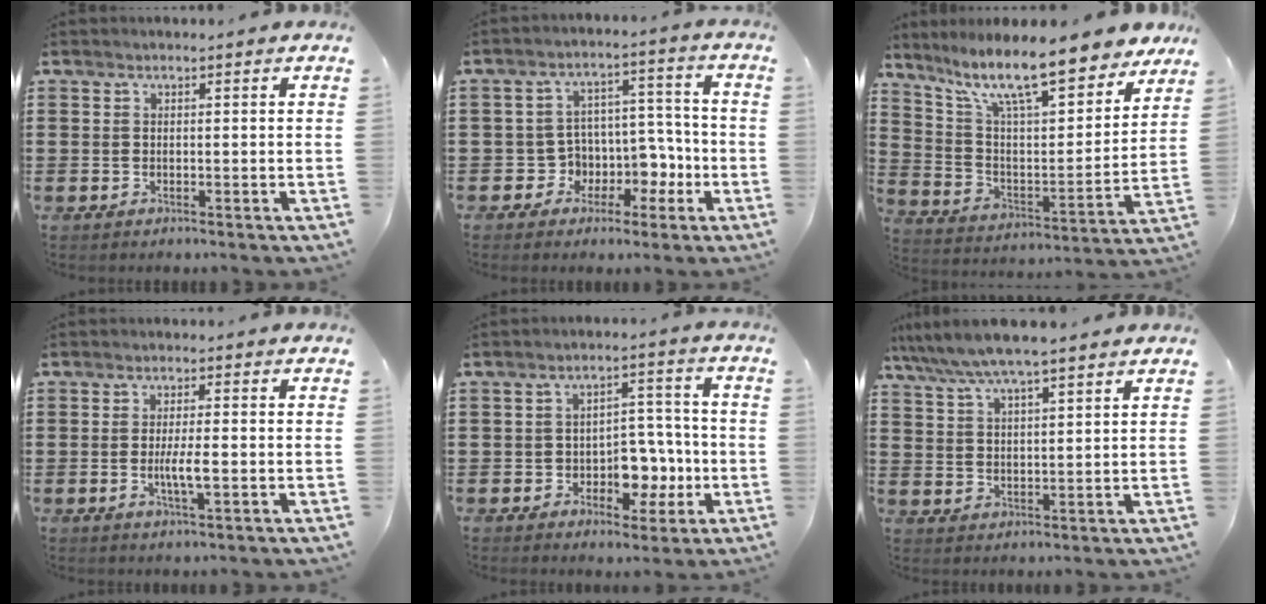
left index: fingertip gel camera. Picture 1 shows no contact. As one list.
[{"total": 6.6, "force": [-1.5, 6.2, 1.9], "torque": [-0.054, 0.004, -0.018]}, {"total": 13.0, "force": [10.6, 1.8, 7.3], "torque": [-0.164, -0.065, 0.180]}, {"total": 4.0, "force": [-0.6, 0.6, 3.9], "torque": [-0.074, -0.004, -0.013]}, {"total": 6.5, "force": [-2.0, 4.7, 4.0], "torque": [-0.059, 0.011, -0.038]}, {"total": 6.5, "force": [5.5, 0.7, 3.4], "torque": [-0.082, -0.019, 0.097]}]